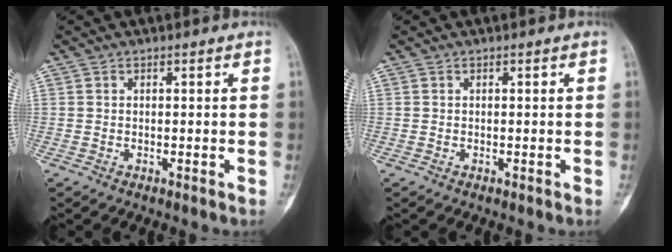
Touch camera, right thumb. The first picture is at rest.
{"total": 0.0}